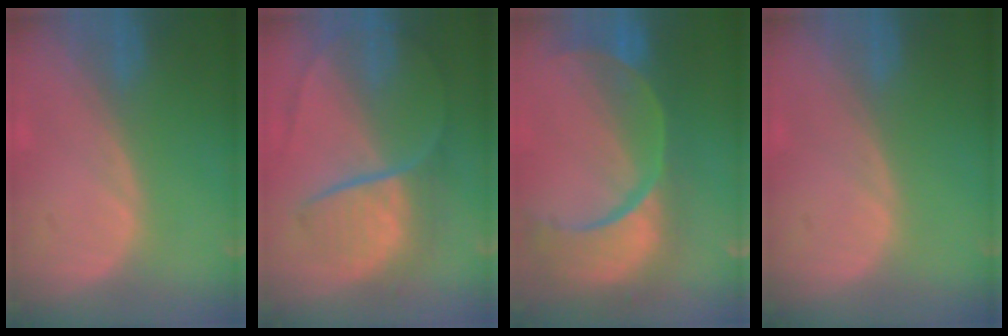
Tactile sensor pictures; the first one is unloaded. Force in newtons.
{"total": 8.9, "press": 7.6, "slide": 4.7}
{"total": 13.8, "press": 11.0, "slide": 8.4}
{"total": 0.0}